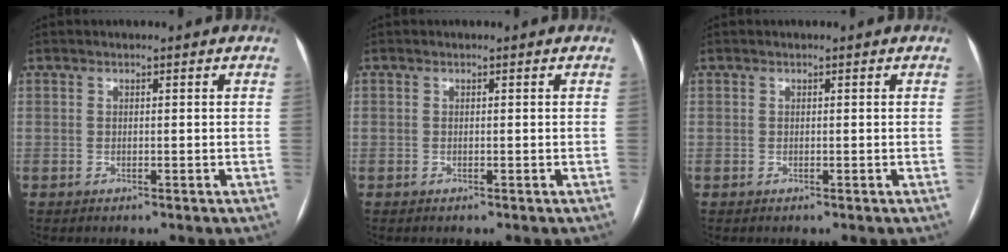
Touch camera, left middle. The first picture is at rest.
{"total": 0.0}
{"total": 0.0}